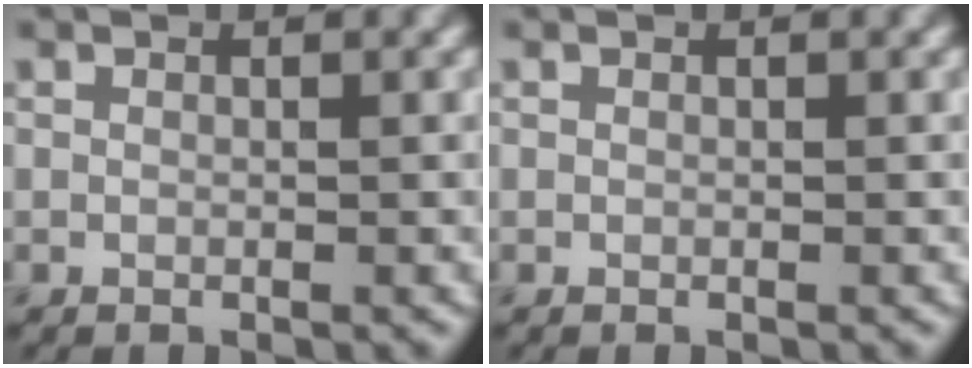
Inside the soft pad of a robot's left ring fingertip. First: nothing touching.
{"total": 0.0}